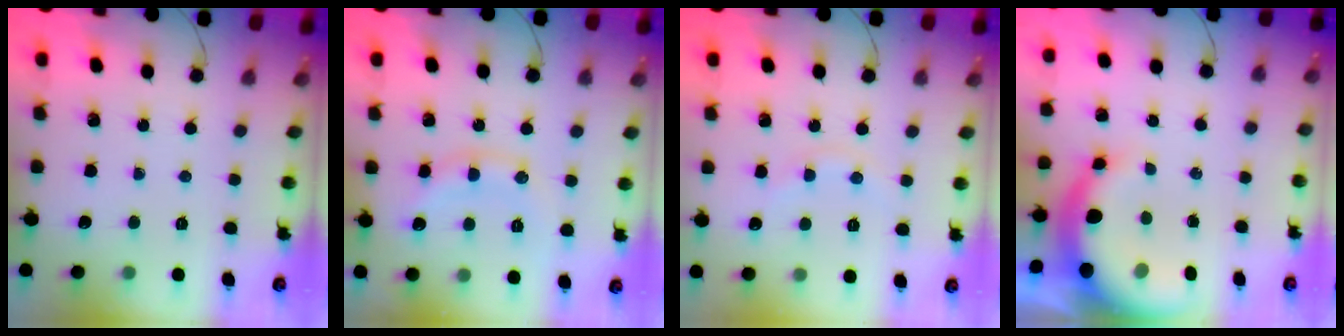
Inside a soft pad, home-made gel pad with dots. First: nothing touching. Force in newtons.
{"total": 10.2, "press": 10.2, "slide": 0.5}
{"total": 6.1, "press": 5.8, "slide": 1.8}
{"total": 8.2, "press": 8.0, "slide": 1.6}